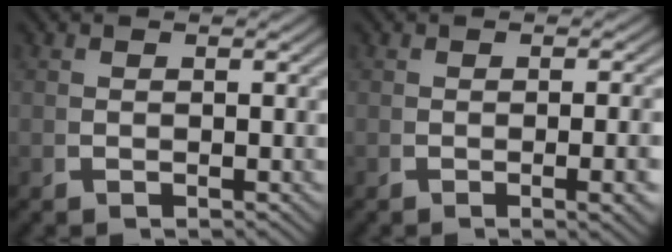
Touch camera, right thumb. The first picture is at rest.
{"total": 2.5, "force": [-0.7, 0.3, 2.4], "torque": [-0.032, 0.006, -0.010]}